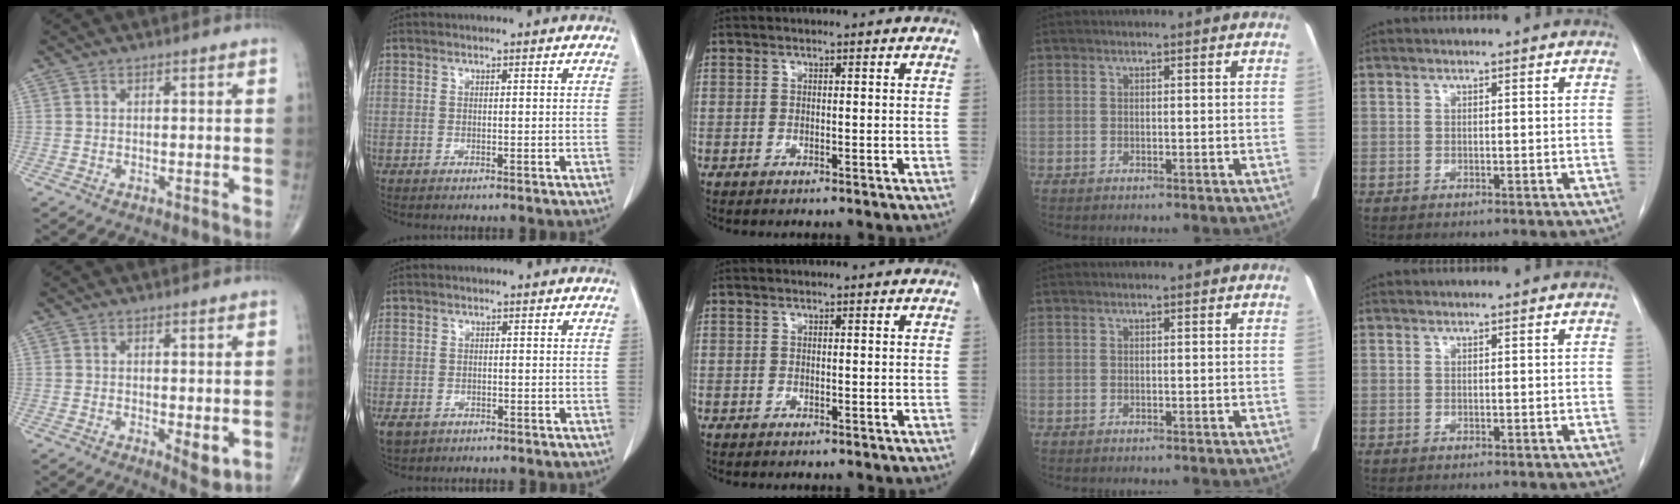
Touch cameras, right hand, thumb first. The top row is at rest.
{"thumb": {"total": 3.7, "force": [-0.5, 1.3, 3.4], "torque": [-0.044, -0.012, -0.006]}, "index": {"total": 3.0, "force": [-1.6, 2.3, 1.1], "torque": [-0.022, -0.002, -0.022]}}